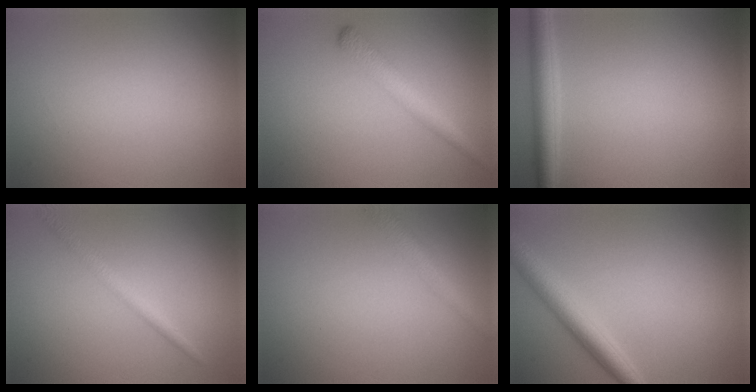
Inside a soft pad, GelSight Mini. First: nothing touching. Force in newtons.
{"total": 2.7, "press": 2.7, "slide": 0.1}
{"total": 3.1, "press": 3.1, "slide": 0.2}
{"total": 2.1, "press": 2.1, "slide": 0.0}
{"total": 2.2, "press": 2.2, "slide": 0.1}
{"total": 4.0, "press": 3.9, "slide": 0.2}